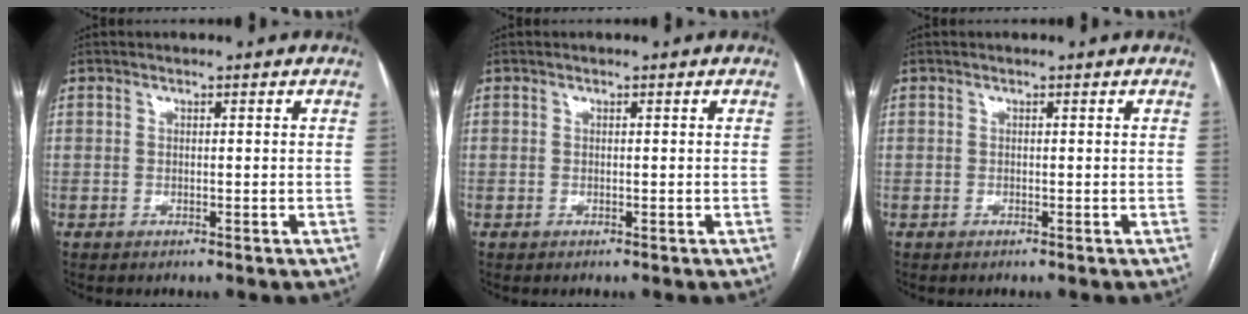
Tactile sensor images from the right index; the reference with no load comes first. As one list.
[{"total": 0.0}, {"total": 0.0}]